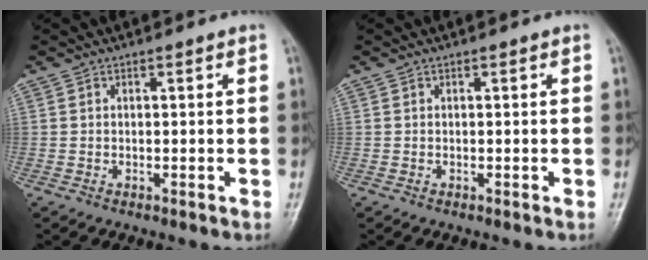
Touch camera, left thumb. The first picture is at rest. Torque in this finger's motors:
{"motor_torque": [0.00, 0.00, -0.05, 0.03, 0.00]}